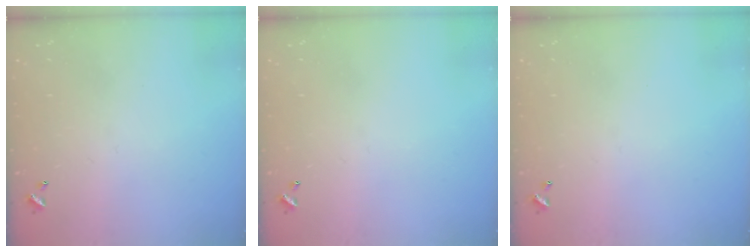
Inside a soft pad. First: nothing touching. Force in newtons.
{"total": 0.0}
{"total": 0.0}